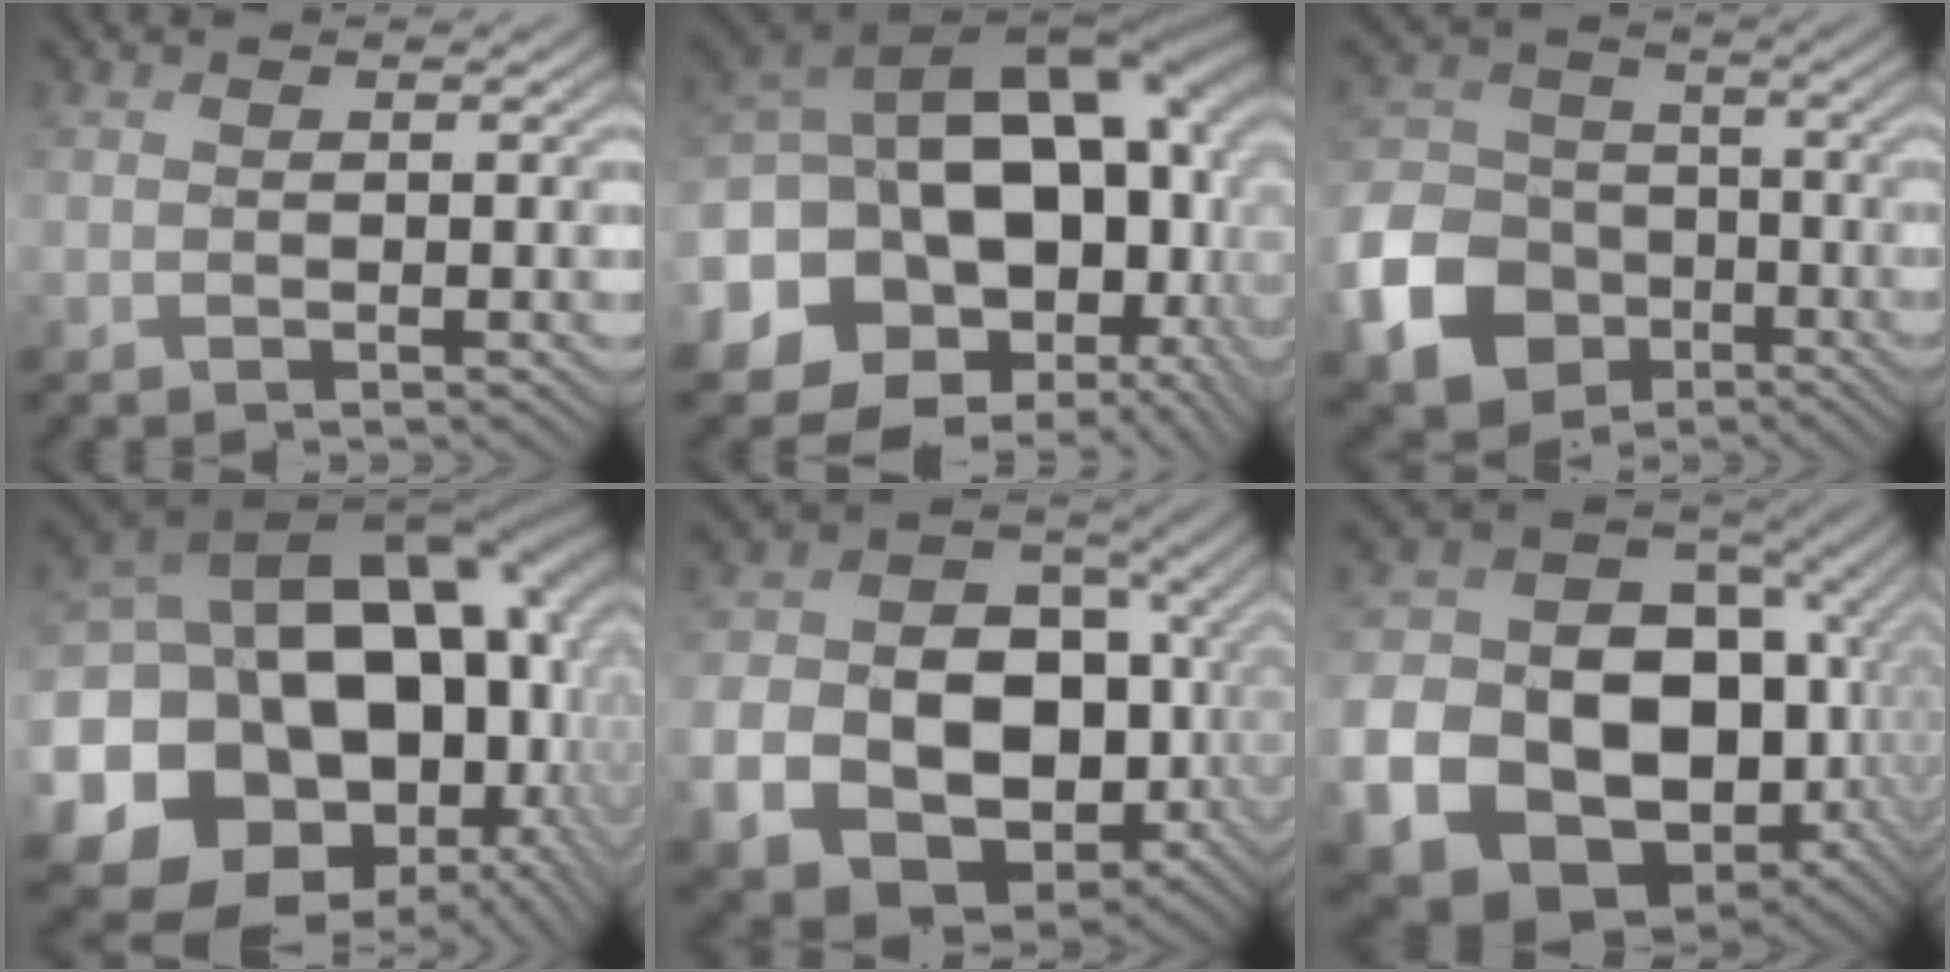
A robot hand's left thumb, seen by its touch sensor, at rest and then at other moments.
{"total": 22.4, "force": [-1.8, 17.1, 14.3], "torque": [-0.275, -0.038, -0.026]}
{"total": 12.1, "force": [-5.1, 9.3, 5.7], "torque": [-0.166, -0.033, -0.107]}
{"total": 23.7, "force": [-1.4, 19.4, 13.6], "torque": [-0.292, -0.045, -0.021]}
{"total": 19.1, "force": [-4.3, 15.4, 10.3], "torque": [-0.236, -0.060, -0.045]}
{"total": 24.9, "force": [-5.6, 20.8, 12.5], "torque": [-0.302, -0.075, -0.065]}